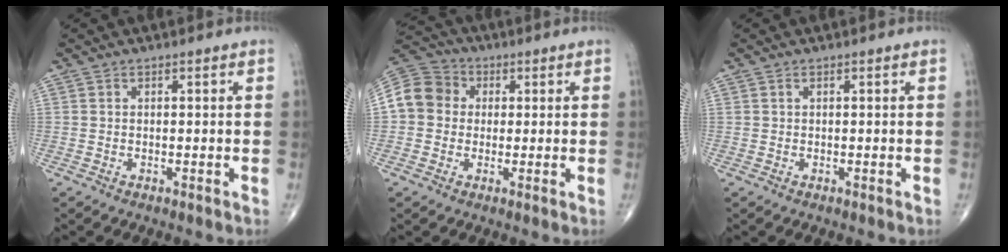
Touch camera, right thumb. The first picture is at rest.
{"total": 9.5, "force": [0.7, 8.4, 4.2], "torque": [-0.067, 0.025, 0.001]}
{"total": 0.0}